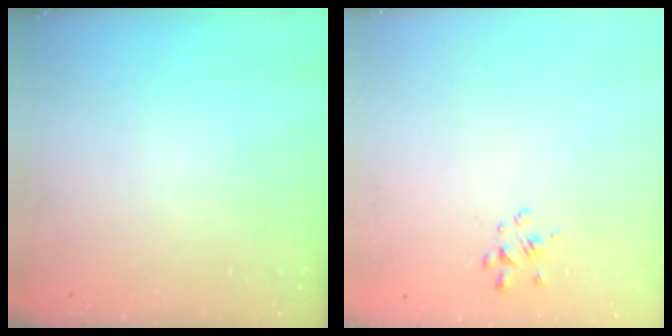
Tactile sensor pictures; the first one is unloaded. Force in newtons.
{"total": 2.6, "press": 2.4, "slide": 1.0}